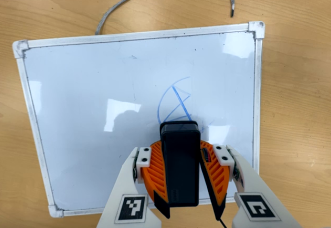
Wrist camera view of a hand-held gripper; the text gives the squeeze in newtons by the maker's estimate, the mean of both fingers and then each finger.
{"total": 10.7, "left": 10.2, "right": 11.2}